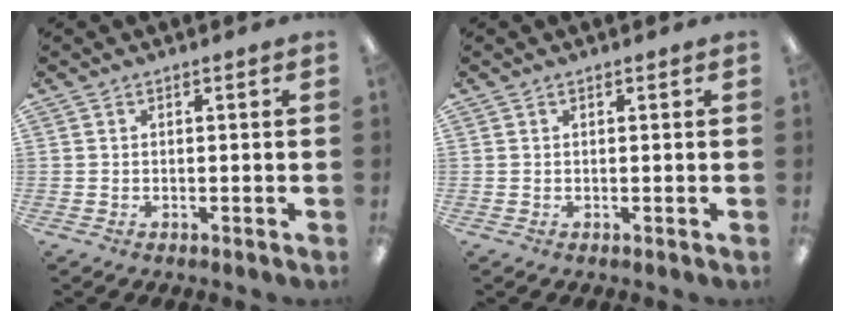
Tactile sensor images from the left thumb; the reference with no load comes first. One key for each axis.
{"total": 0.0}